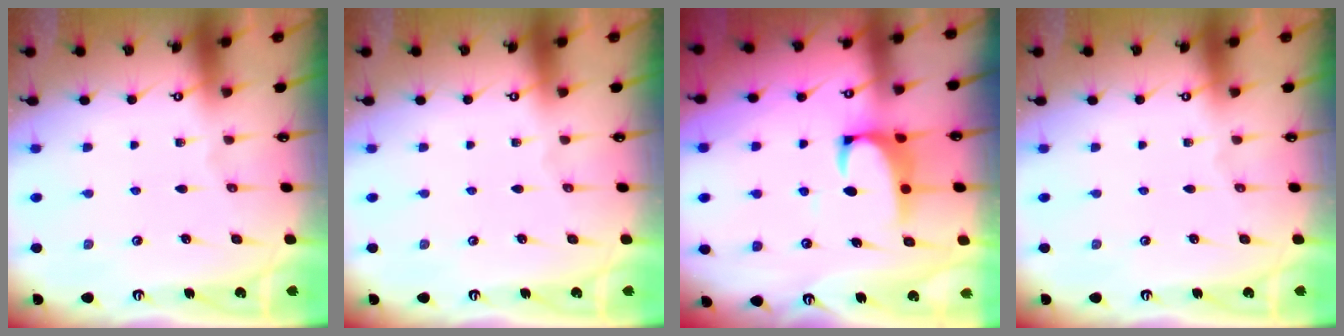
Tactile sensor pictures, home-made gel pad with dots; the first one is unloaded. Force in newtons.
{"total": 0.0}
{"total": 2.4, "press": 2.3, "slide": 0.9}
{"total": 0.0}